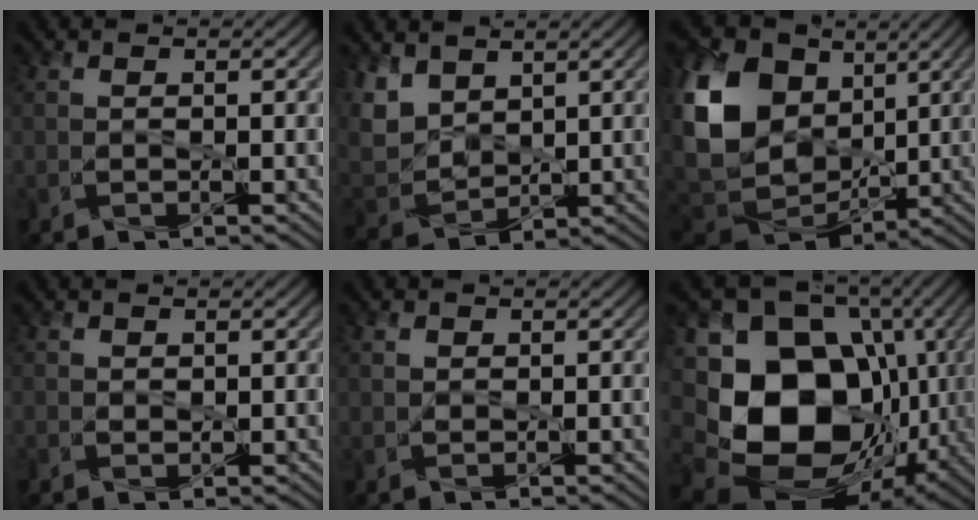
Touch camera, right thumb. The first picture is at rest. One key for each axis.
{"total": 7.0, "fx": 3.7, "fy": 4.6, "fz": 3.7, "tx": -0.120, "ty": 0.007, "tz": 0.075}
{"total": 16.6, "fx": 2.7, "fy": 12.8, "fz": 10.3, "tx": -0.259, "ty": 0.011, "tz": 0.067}
{"total": 0.8, "fx": 0.6, "fy": 0.5, "fz": 0.1, "tx": -0.007, "ty": -0.002, "tz": 0.014}
{"total": 1.1, "fx": 0.5, "fy": 0.8, "fz": 0.5, "tx": -0.013, "ty": 0.000, "tz": 0.013}
{"total": 20.0, "fx": -2.6, "fy": 15.2, "fz": 12.6, "tx": -0.269, "ty": -0.018, "tz": -0.034}